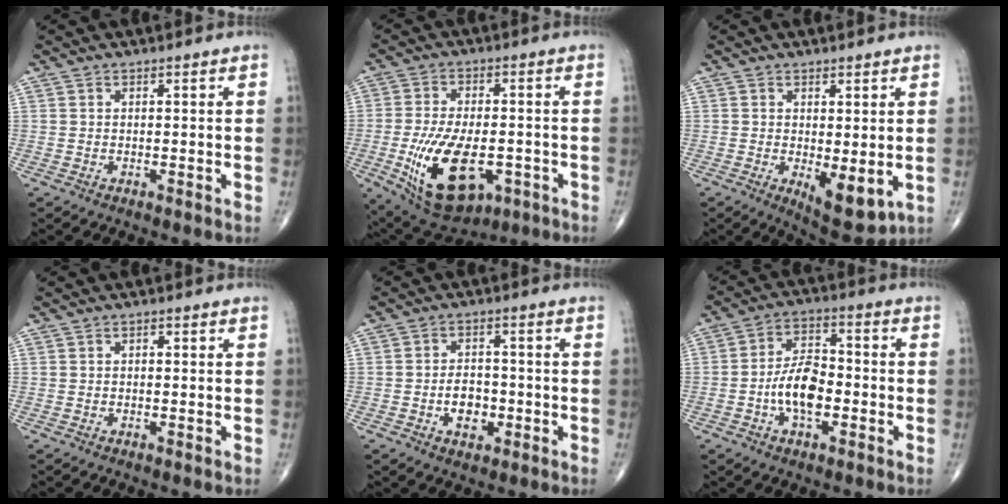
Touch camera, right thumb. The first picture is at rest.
{"total": 17.2, "force": [-5.1, 9.0, 13.7], "torque": [-0.236, 0.003, -0.063]}
{"total": 7.3, "force": [-1.0, 2.9, 6.6], "torque": [-0.083, -0.021, -0.004]}
{"total": 0.7, "force": [0.1, 0.4, 0.6], "torque": [-0.008, 0.001, 0.000]}
{"total": 5.8, "force": [-1.7, 3.9, 4.0], "torque": [-0.042, 0.013, -0.028]}
{"total": 9.8, "force": [-2.4, 5.2, 7.9], "torque": [-0.132, 0.026, -0.049]}